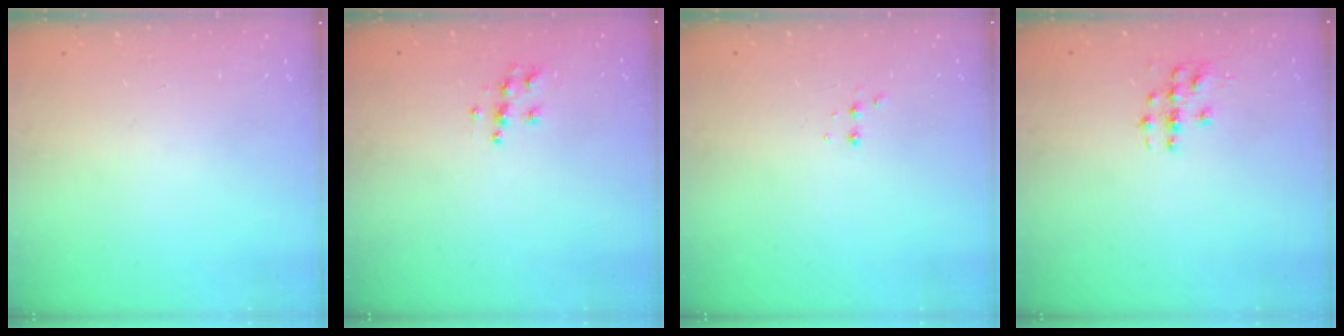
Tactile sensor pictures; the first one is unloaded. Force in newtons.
{"total": 6.4, "press": 6.4, "slide": 0.3}
{"total": 2.9, "press": 2.7, "slide": 1.0}
{"total": 4.2, "press": 4.2, "slide": 0.1}